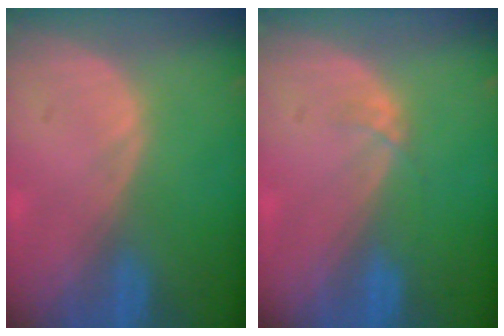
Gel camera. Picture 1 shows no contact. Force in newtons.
{"total": 0.9, "press": 0.9, "slide": 0.1}